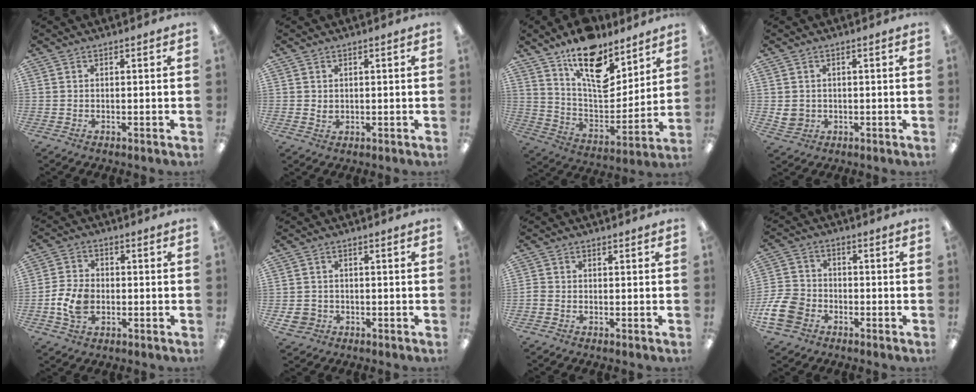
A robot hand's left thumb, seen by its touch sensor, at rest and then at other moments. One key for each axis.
{"total": 1.1, "fx": 0.2, "fy": 0.9, "fz": 0.7, "tx": -0.014, "ty": -0.001, "tz": 0.005}
{"total": 17.4, "fx": 12.0, "fy": 8.1, "fz": 9.6, "tx": -0.156, "ty": -0.081, "tz": 0.212}
{"total": 2.7, "fx": 0.2, "fy": 2.6, "fz": 0.9, "tx": -0.010, "ty": -0.002, "tz": 0.004}
{"total": 7.6, "fx": -1.9, "fy": 5.4, "fz": 5.0, "tx": -0.108, "ty": 0.008, "tz": -0.032}
{"total": 3.3, "fx": -1.4, "fy": 2.8, "fz": 1.0, "tx": -0.021, "ty": 0.000, "tz": -0.025}
{"total": 0.8, "fx": -0.4, "fy": 0.6, "fz": 0.3, "tx": -0.004, "ty": 0.002, "tz": -0.009}
{"total": 9.3, "fx": -4.0, "fy": 6.9, "fz": 4.7, "tx": -0.100, "ty": 0.022, "tz": -0.072}